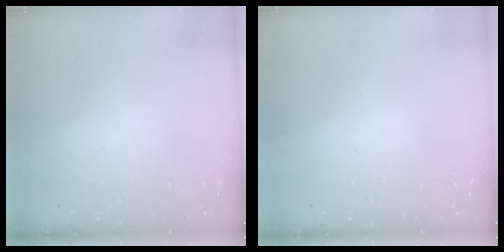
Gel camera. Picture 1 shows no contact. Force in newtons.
{"total": 0.0}